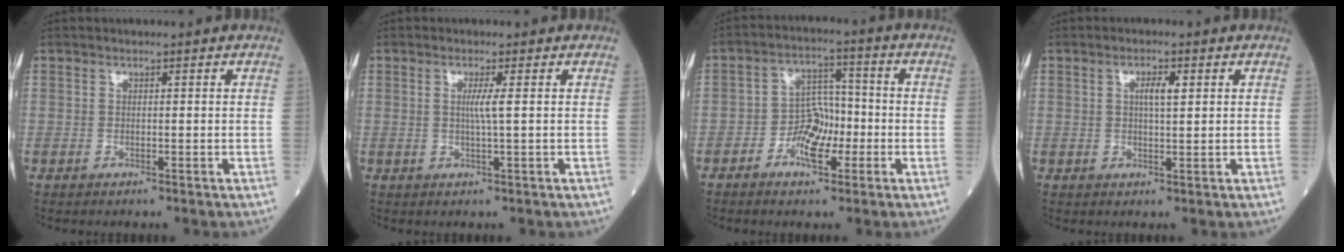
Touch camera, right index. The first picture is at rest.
{"total": 2.2, "force": [0.3, -0.6, 2.1], "torque": [-0.043, -0.003, 0.005]}
{"total": 6.2, "force": [-2.6, 3.5, 4.5], "torque": [-0.076, 0.014, -0.048]}
{"total": 2.9, "force": [0.9, 0.6, 2.6], "torque": [-0.048, 0.001, 0.015]}